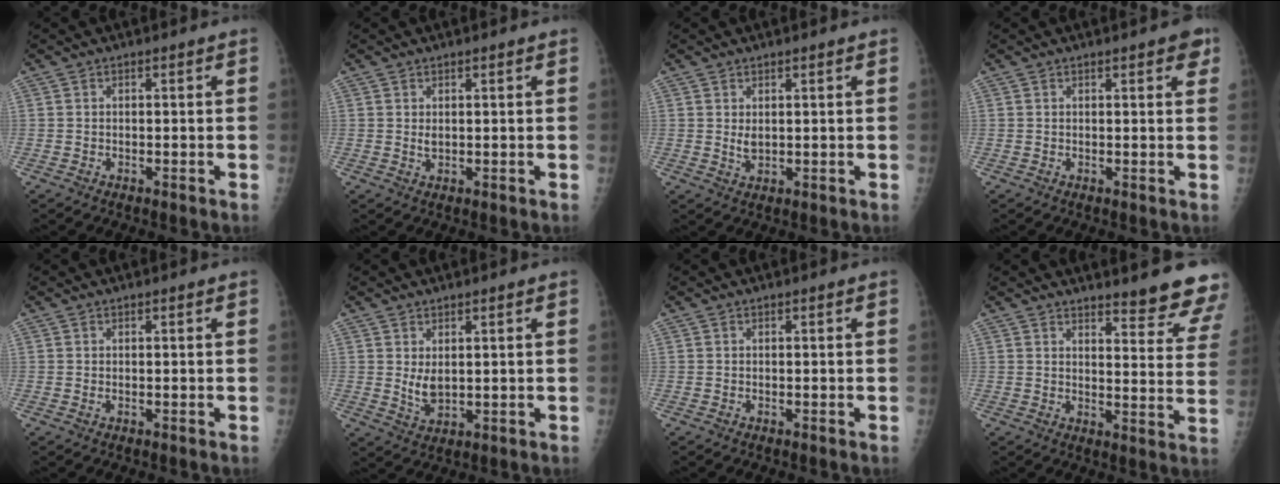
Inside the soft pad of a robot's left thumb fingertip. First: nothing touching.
{"total": 1.6, "force": [0.8, 0.7, 1.2], "torque": [-0.021, -0.005, 0.016]}
{"total": 2.4, "force": [1.0, 1.1, 1.8], "torque": [-0.029, -0.011, 0.021]}
{"total": 3.5, "force": [2.0, 1.2, 2.7], "torque": [-0.021, -0.003, 0.019]}
{"total": 0.7, "force": [0.4, 0.2, 0.5], "torque": [-0.013, 0.005, 0.006]}
{"total": 4.1, "force": [1.4, 2.1, 3.3], "torque": [-0.053, -0.019, 0.032]}
{"total": 0.0}
{"total": 13.1, "force": [11.8, 1.9, 5.6], "torque": [-0.039, -0.101, 0.131]}